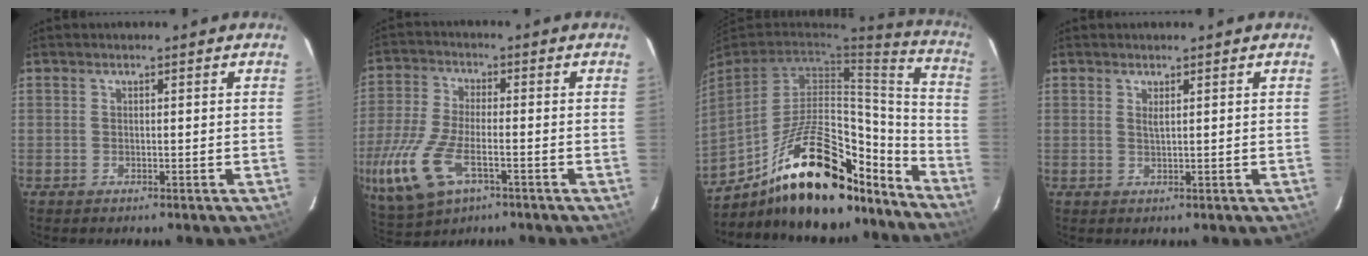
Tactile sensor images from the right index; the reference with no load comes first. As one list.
[{"total": 17.3, "force": [-7.1, 8.6, 13.2], "torque": [-0.313, -0.035, -0.131]}, {"total": 27.0, "force": [-19.2, 11.0, 15.4], "torque": [-0.242, 0.037, -0.266]}, {"total": 1.0, "force": [0.6, 0.0, 0.8], "torque": [-0.015, 0.000, 0.011]}]